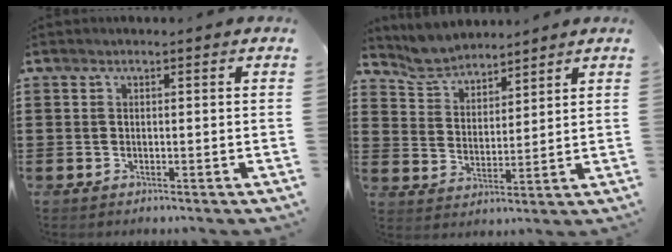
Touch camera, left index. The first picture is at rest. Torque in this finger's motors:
{"motor_torque": [0.85, -1.28, 0.11, 0.08]}